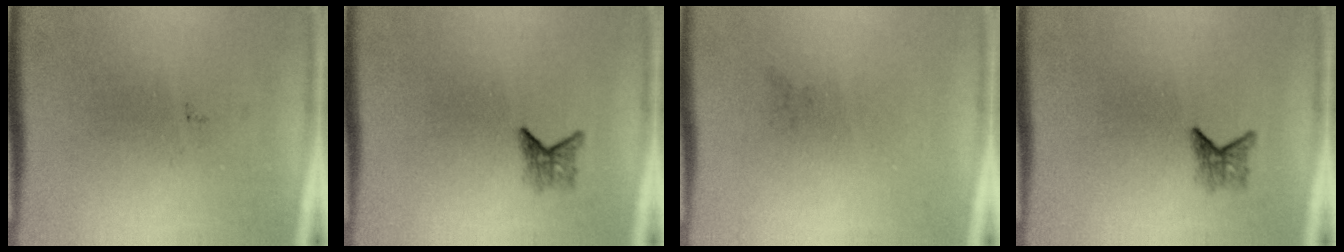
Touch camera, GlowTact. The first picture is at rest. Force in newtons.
{"total": 1.6}
{"total": 0.0}
{"total": 1.6}